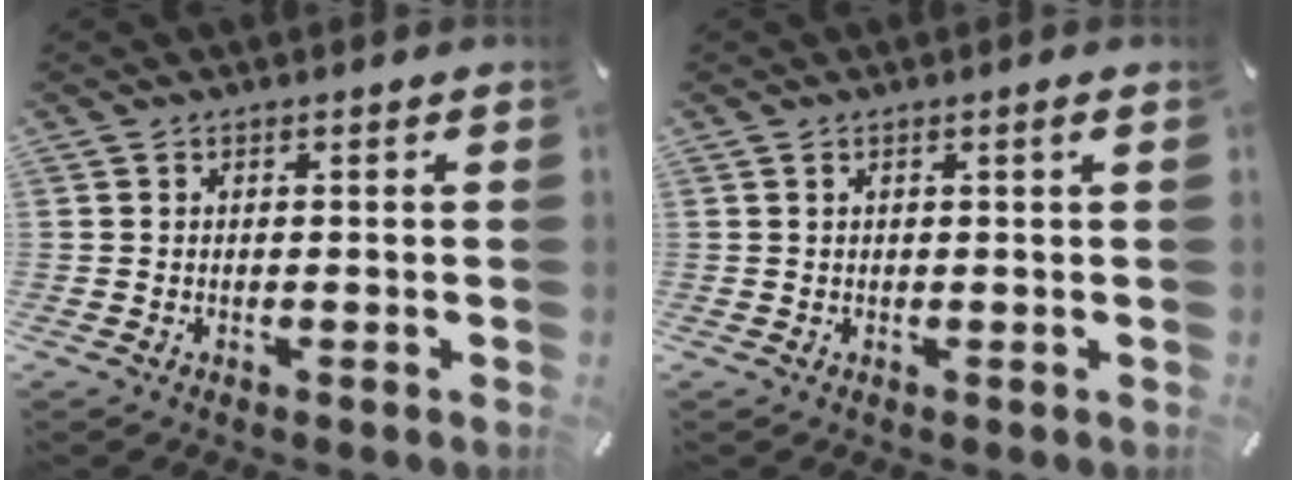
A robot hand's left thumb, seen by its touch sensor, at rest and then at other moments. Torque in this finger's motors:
{"motor_torque": [-0.23, -0.20, -0.03, 0.00, 0.05]}